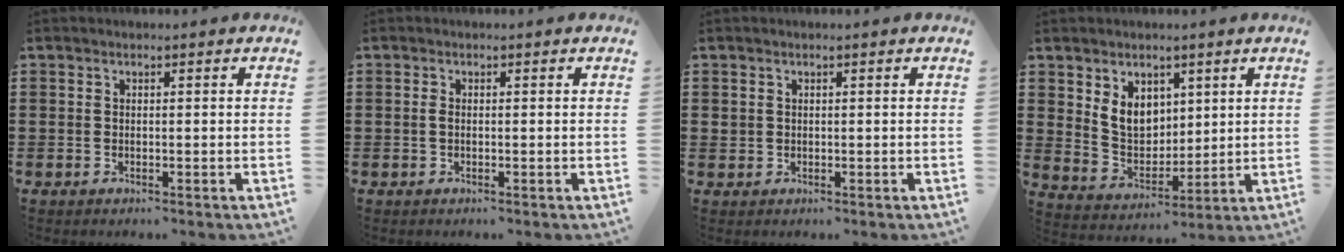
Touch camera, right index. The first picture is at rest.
{"total": 0.8, "force": [-0.1, 0.4, 0.8], "torque": [-0.017, 0.000, -0.003]}
{"total": 0.9, "force": [0.3, 0.8, 0.1], "torque": [-0.002, 0.005, 0.006]}
{"total": 6.7, "force": [2.7, 5.2, 3.2], "torque": [-0.074, 0.010, 0.051]}